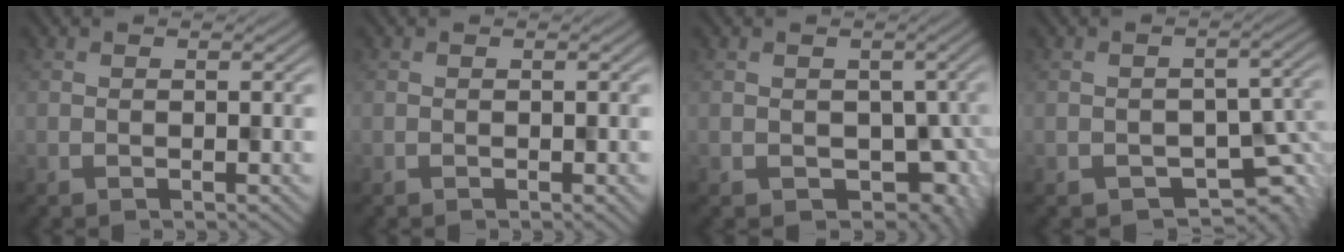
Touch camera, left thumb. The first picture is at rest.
{"total": 0.9, "force": [-0.5, 0.3, 0.7], "torque": [-0.013, 0.001, -0.005]}
{"total": 5.4, "force": [-2.0, 4.4, 2.4], "torque": [-0.021, -0.011, -0.008]}
{"total": 5.0, "force": [-2.6, 3.3, 2.7], "torque": [-0.023, -0.014, -0.032]}